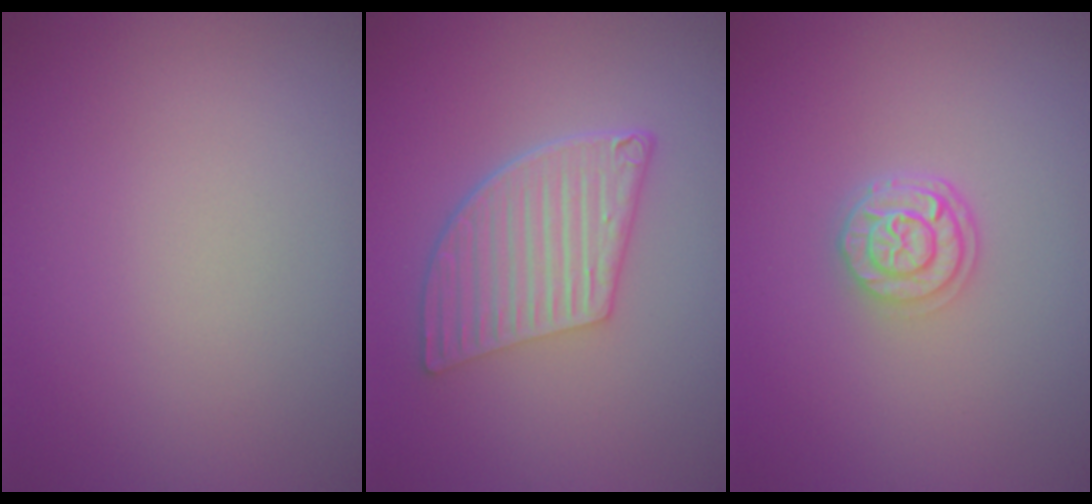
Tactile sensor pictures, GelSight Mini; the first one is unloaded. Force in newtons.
{"total": 5.5, "press": 4.1, "slide": 3.7}
{"total": 2.9, "press": 2.3, "slide": 1.8}